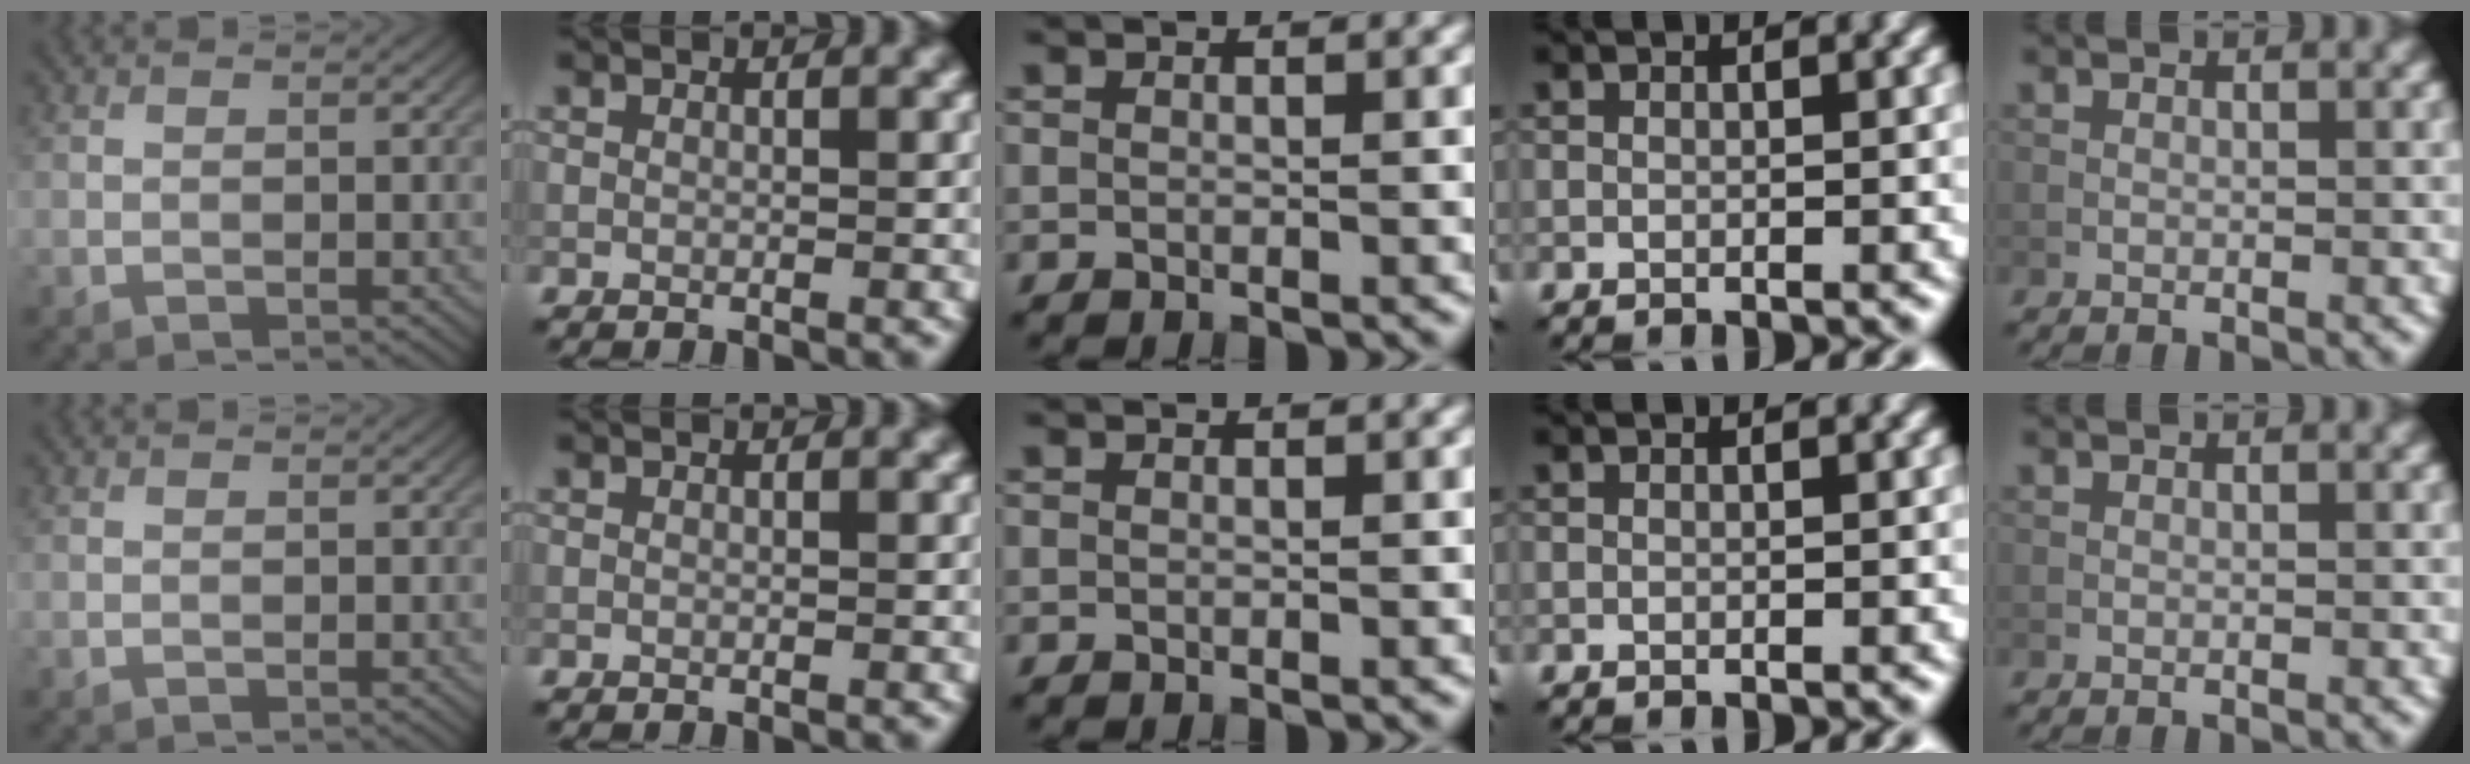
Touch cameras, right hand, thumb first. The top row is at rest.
{}